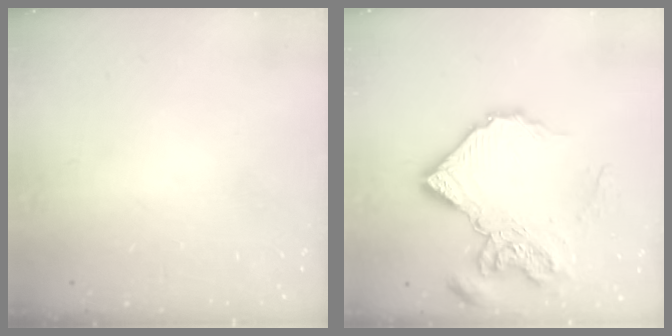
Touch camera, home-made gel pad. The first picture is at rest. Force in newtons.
{"total": 15.4, "press": 15.3, "slide": 1.5}